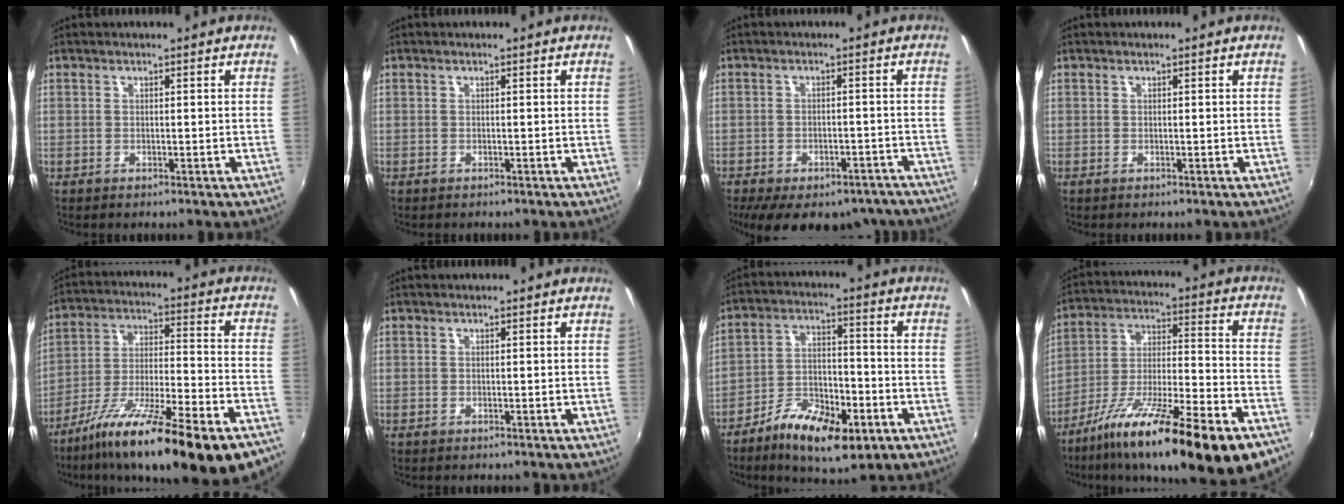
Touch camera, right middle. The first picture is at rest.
{"total": 0.0}
{"total": 18.5, "force": [-14.5, 8.0, 8.4], "torque": [-0.168, -0.011, -0.172]}
{"total": 0.0}
{"total": 24.4, "force": [-16.9, 3.0, 17.4], "torque": [-0.294, -0.054, -0.266]}
{"total": 0.0}
{"total": 14.9, "force": [-8.3, 5.8, 10.9], "torque": [-0.206, -0.013, -0.136]}
{"total": 25.6, "force": [-16.6, 3.6, 19.1], "torque": [-0.314, -0.049, -0.264]}